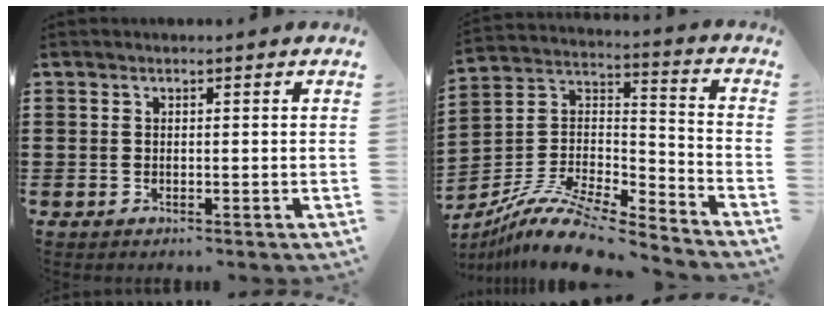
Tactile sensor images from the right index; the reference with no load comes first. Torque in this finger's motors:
{"motor_torque": [-1.14, 1.00, 0.59, 0.21]}